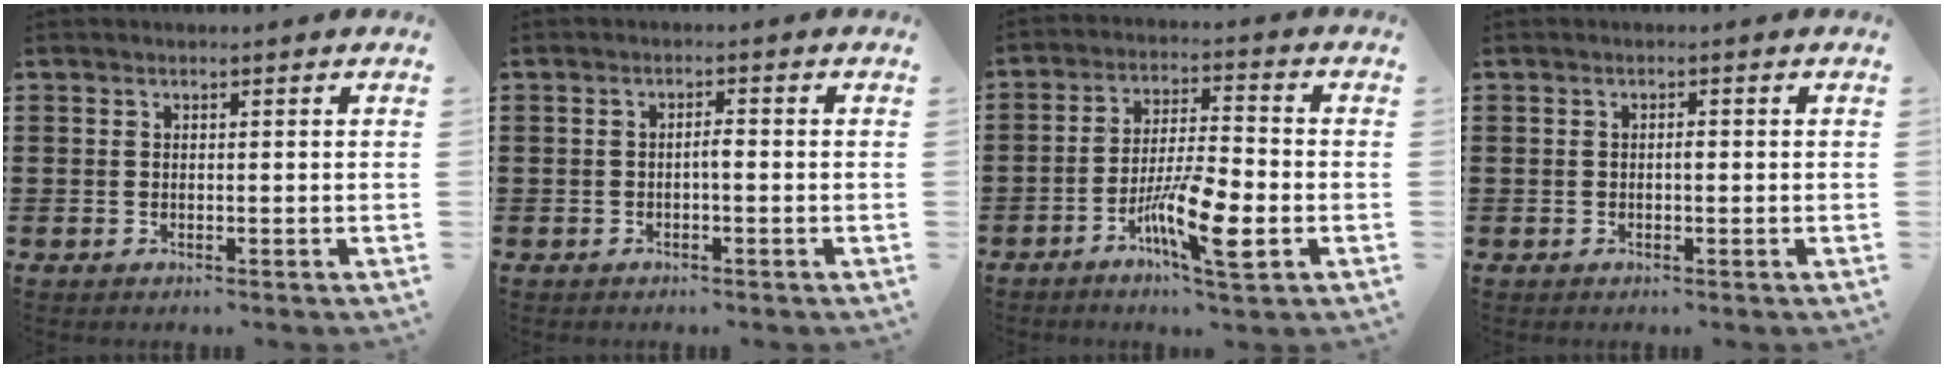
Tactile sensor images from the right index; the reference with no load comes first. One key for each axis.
{"total": 1.5, "fx": -0.4, "fy": 0.3, "fz": 1.4, "tx": -0.026, "ty": 0.001, "tz": -0.008}
{"total": 10.3, "fx": -4.1, "fy": 2.0, "fz": 9.2, "tx": -0.179, "ty": -0.006, "tz": -0.076}
{"total": 0.8, "fx": -0.2, "fy": 0.3, "fz": 0.8, "tx": -0.016, "ty": -0.003, "tz": -0.002}